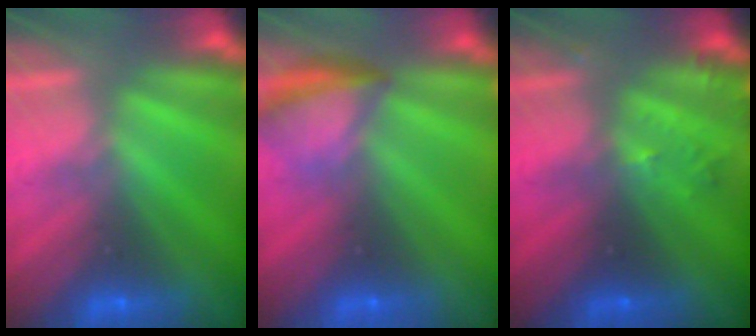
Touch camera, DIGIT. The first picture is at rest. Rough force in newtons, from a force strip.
{"total": 7.1}
{"total": 2.8}